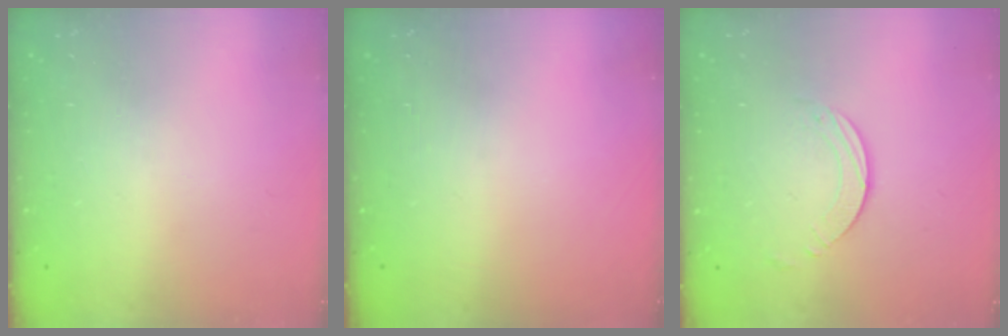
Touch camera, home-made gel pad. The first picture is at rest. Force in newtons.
{"total": 0.0}
{"total": 1.9, "press": 1.9, "slide": 0.2}